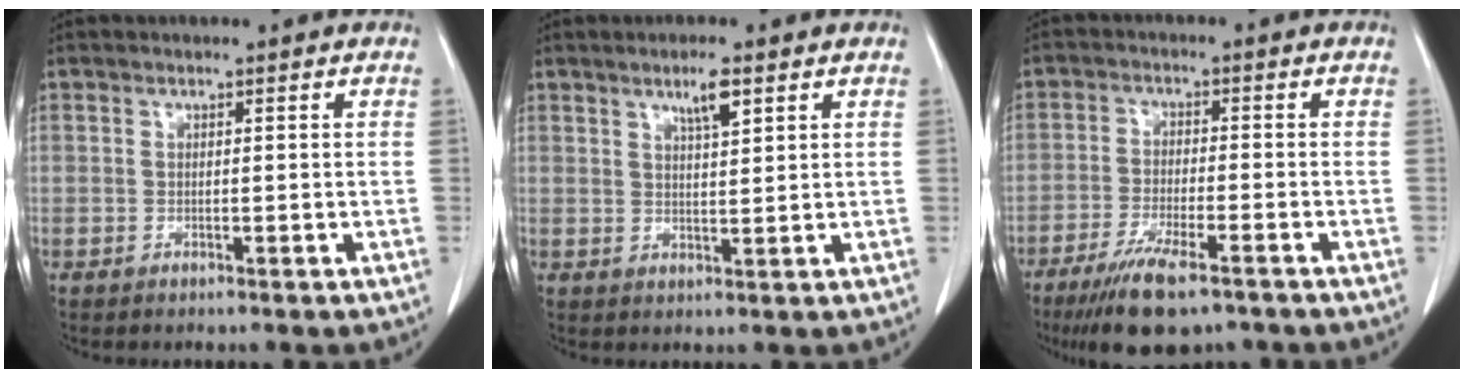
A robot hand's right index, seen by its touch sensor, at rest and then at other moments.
{"total": 3.7, "force": [2.2, 0.4, 2.9], "torque": [-0.053, 0.000, 0.039]}
{"total": 10.0, "force": [-7.0, 2.0, 6.8], "torque": [-0.118, -0.021, -0.112]}